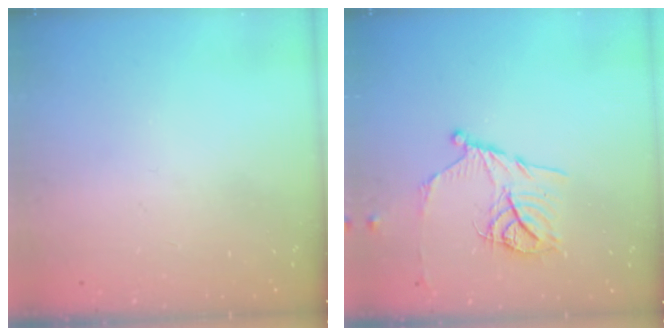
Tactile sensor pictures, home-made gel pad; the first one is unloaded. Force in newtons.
{"total": 13.1, "press": 13.1, "slide": 1.0}